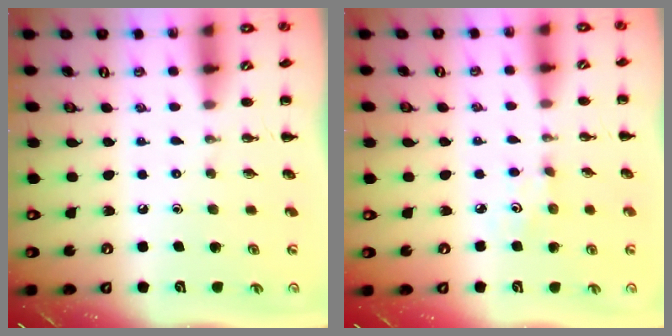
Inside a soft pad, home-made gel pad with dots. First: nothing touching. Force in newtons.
{"total": 2.6, "press": 2.5, "slide": 0.7}